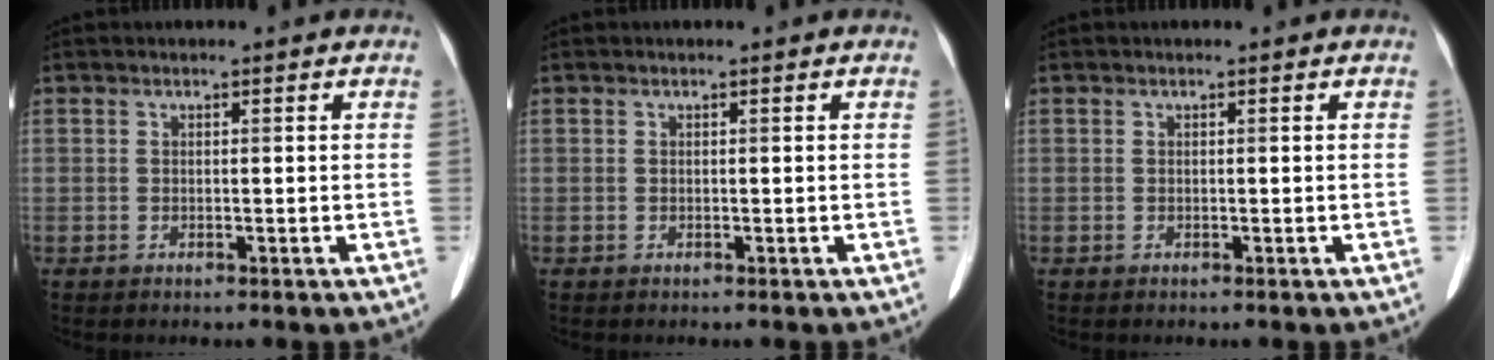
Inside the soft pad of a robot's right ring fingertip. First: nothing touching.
{"total": 0.0}
{"total": 0.0}